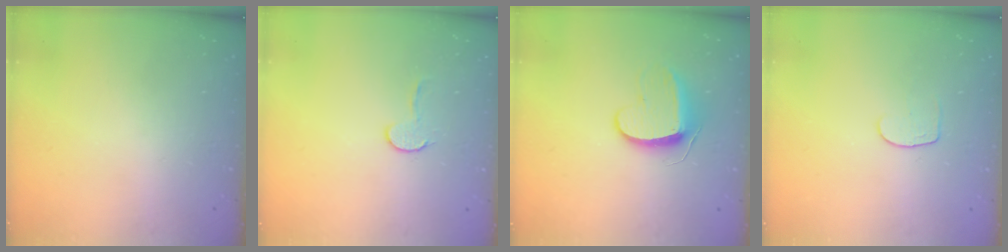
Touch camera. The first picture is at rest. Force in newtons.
{"total": 5.9, "press": 5.9, "slide": 0.5}
{"total": 9.0, "press": 9.0, "slide": 0.3}
{"total": 4.3, "press": 4.3, "slide": 0.5}